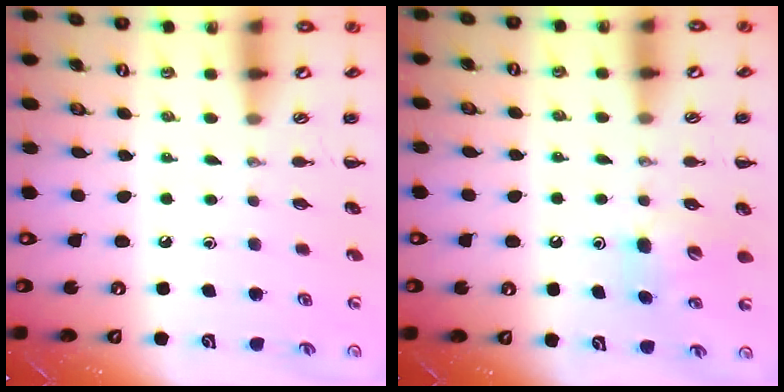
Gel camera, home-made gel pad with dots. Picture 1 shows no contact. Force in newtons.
{"total": 4.7, "press": 4.6, "slide": 1.1}